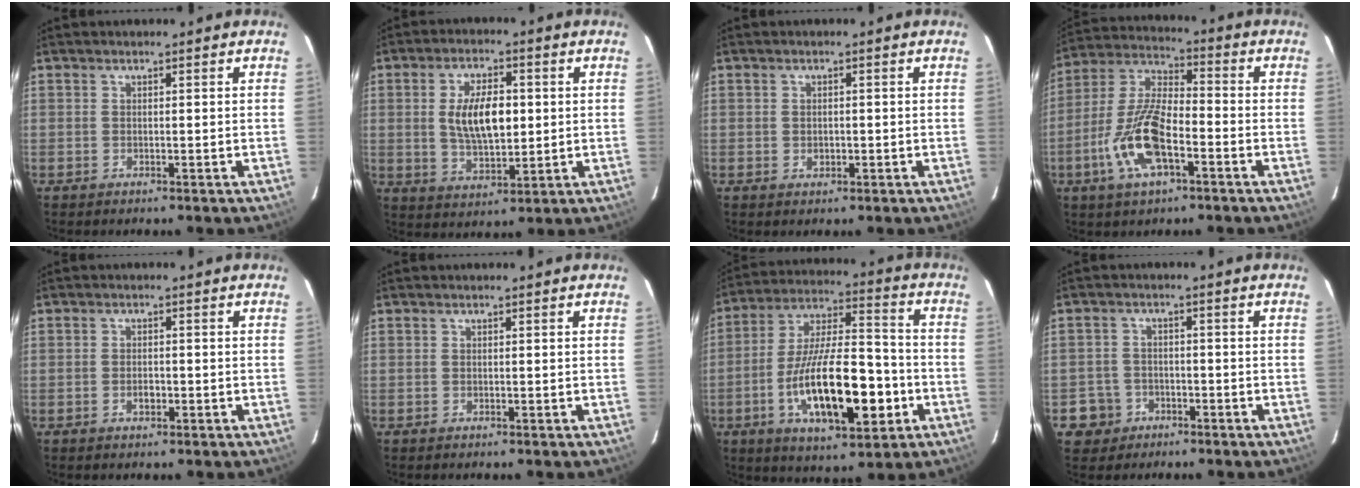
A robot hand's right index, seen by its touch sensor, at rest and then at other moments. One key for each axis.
{"total": 10.3, "fx": 1.1, "fy": 4.9, "fz": 9.0, "tx": -0.167, "ty": 0.002, "tz": 0.024}
{"total": 1.6, "fx": -0.3, "fy": 1.4, "fz": 0.7, "tx": -0.011, "ty": 0.001, "tz": -0.003}
{"total": 14.1, "fx": -5.6, "fy": 5.4, "fz": 11.7, "tx": -0.253, "ty": -0.004, "tz": -0.109}
{"total": 2.0, "fx": -0.8, "fy": 1.3, "fz": 1.2, "tx": -0.023, "ty": 0.002, "tz": -0.014}
{"total": 0.0}
{"total": 20.4, "fx": -6.4, "fy": 7.3, "fz": 18.0, "tx": -0.331, "ty": -0.001, "tz": -0.102}
{"total": 5.2, "fx": -2.5, "fy": 4.6, "fz": 0.4, "tx": -0.020, "ty": 0.022, "tz": -0.038}